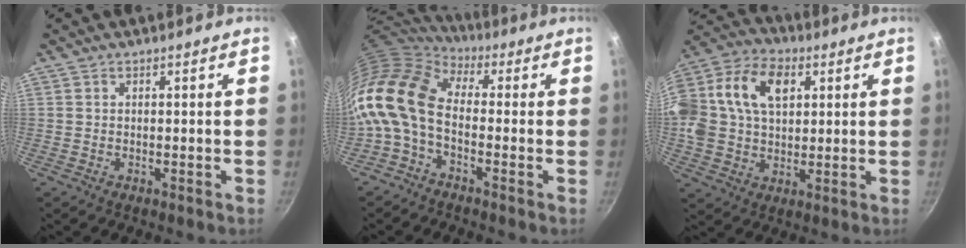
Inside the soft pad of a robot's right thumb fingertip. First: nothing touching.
{"total": 13.0, "force": [-1.8, 8.0, 10.1], "torque": [-0.189, 0.026, -0.057]}
{"total": 22.2, "force": [5.7, 15.5, 14.8], "torque": [-0.303, 0.027, 0.092]}